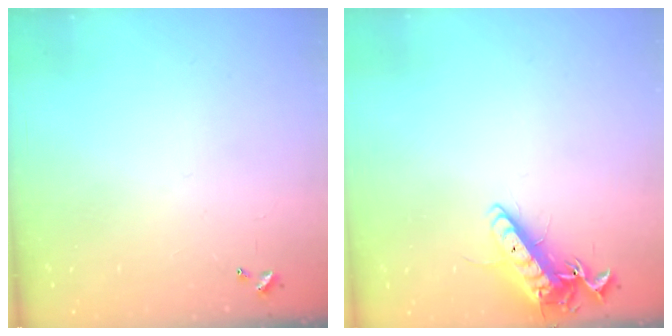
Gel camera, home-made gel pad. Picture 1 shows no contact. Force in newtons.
{"total": 13.9, "press": 13.9, "slide": 1.3}